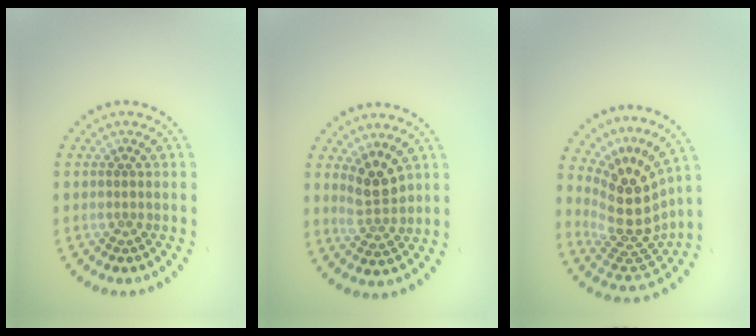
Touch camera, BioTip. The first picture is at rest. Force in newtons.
{"total": 2.9, "press": 2.6, "slide": 1.4}
{"total": 5.2, "press": 3.9, "slide": 3.4}